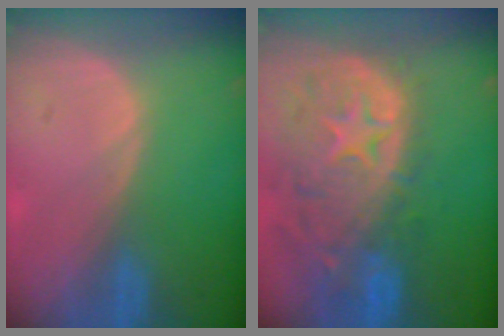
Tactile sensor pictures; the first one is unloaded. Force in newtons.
{"total": 13.7, "press": 11.3, "slide": 7.9}